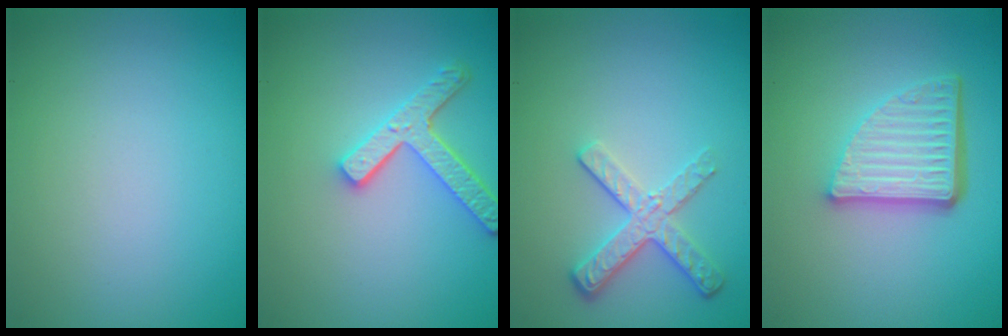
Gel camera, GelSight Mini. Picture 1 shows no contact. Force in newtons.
{"total": 3.8, "press": 3.0, "slide": 2.4}
{"total": 3.0, "press": 2.3, "slide": 1.9}
{"total": 5.7, "press": 3.8, "slide": 4.2}